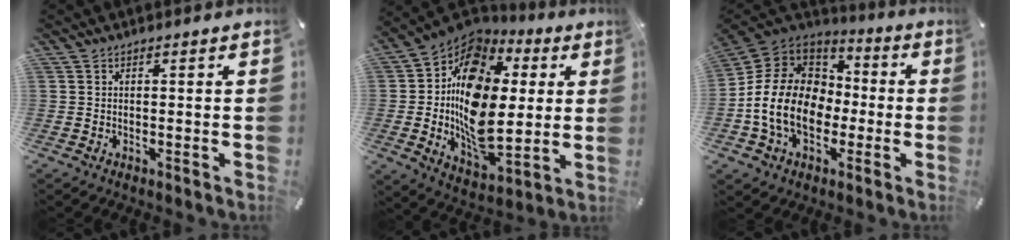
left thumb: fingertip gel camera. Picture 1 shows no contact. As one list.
[{"total": 19.2, "force": [0.7, 13.5, 13.6], "torque": [-0.261, -0.017, 0.010]}, {"total": 16.9, "force": [-4.0, 13.2, 9.7], "torque": [-0.208, 0.029, -0.068]}]